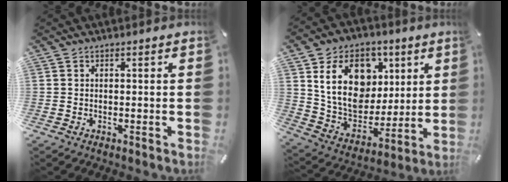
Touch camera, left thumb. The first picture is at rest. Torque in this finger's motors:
{"motor_torque": [2.95, 2.06, 1.06, 0.24, 0.27]}